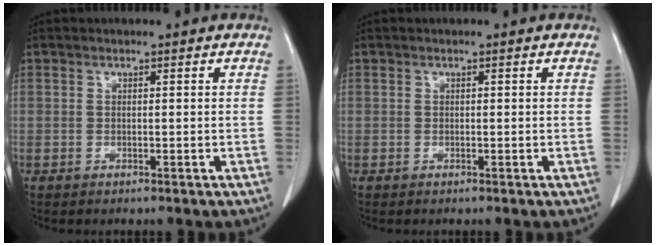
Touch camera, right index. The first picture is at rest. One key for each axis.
{"total": 0.0}